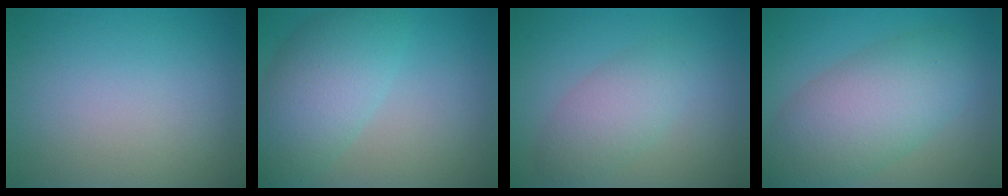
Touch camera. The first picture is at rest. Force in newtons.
{"total": 6.4, "press": 6.4, "slide": 0.3}
{"total": 3.3, "press": 3.3, "slide": 0.2}
{"total": 7.8, "press": 7.8, "slide": 0.4}